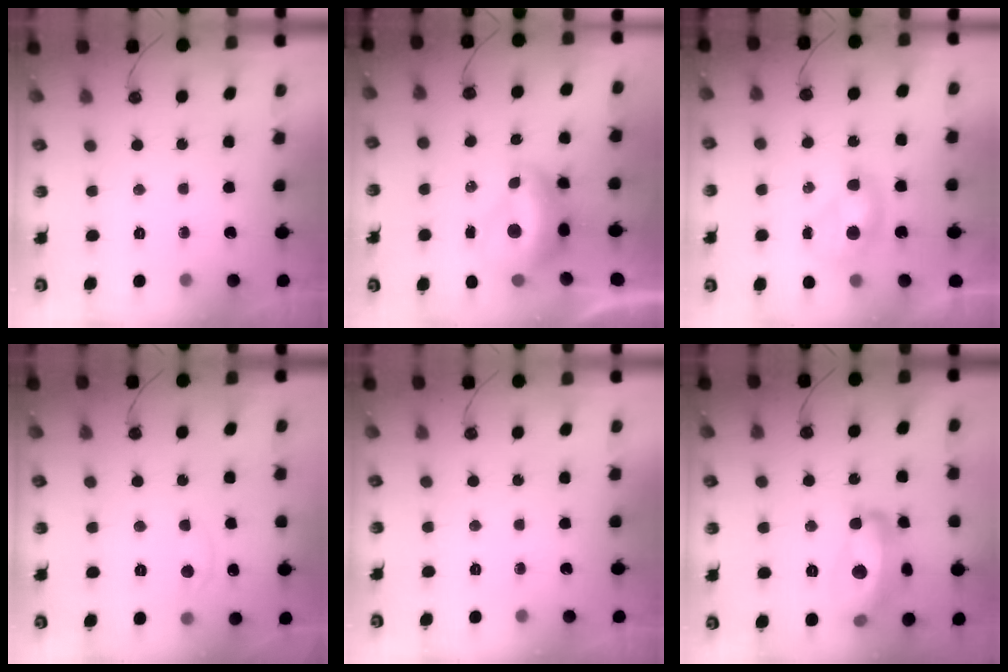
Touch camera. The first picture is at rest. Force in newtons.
{"total": 2.9, "press": 2.9, "slide": 0.7}
{"total": 1.6, "press": 1.4, "slide": 0.8}
{"total": 1.1, "press": 1.0, "slide": 0.5}
{"total": 0.0}
{"total": 12.2, "press": 12.1, "slide": 0.6}